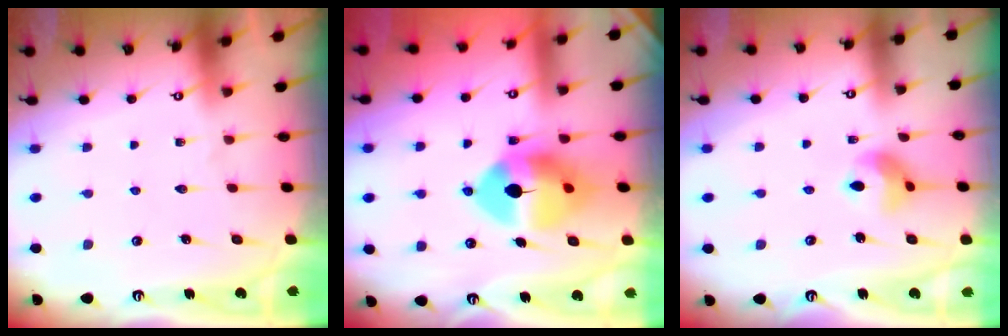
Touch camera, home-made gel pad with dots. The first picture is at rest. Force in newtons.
{"total": 12.9, "press": 12.8, "slide": 1.6}
{"total": 8.5, "press": 8.5, "slide": 0.5}